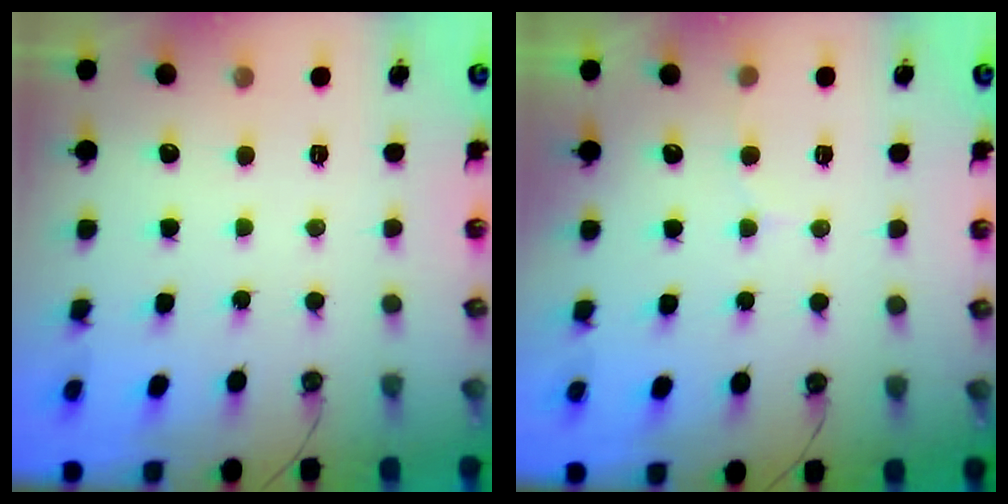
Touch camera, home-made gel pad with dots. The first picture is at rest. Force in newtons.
{"total": 4.0, "press": 4.0, "slide": 0.5}